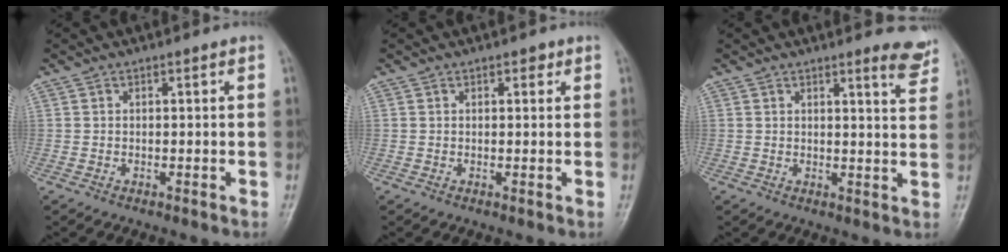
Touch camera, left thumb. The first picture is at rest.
{"total": 1.4, "force": [0.9, 0.7, 0.8], "torque": [-0.002, -0.002, 0.008]}
{"total": 4.8, "force": [4.0, 0.6, 2.7], "torque": [-0.024, -0.033, 0.037]}